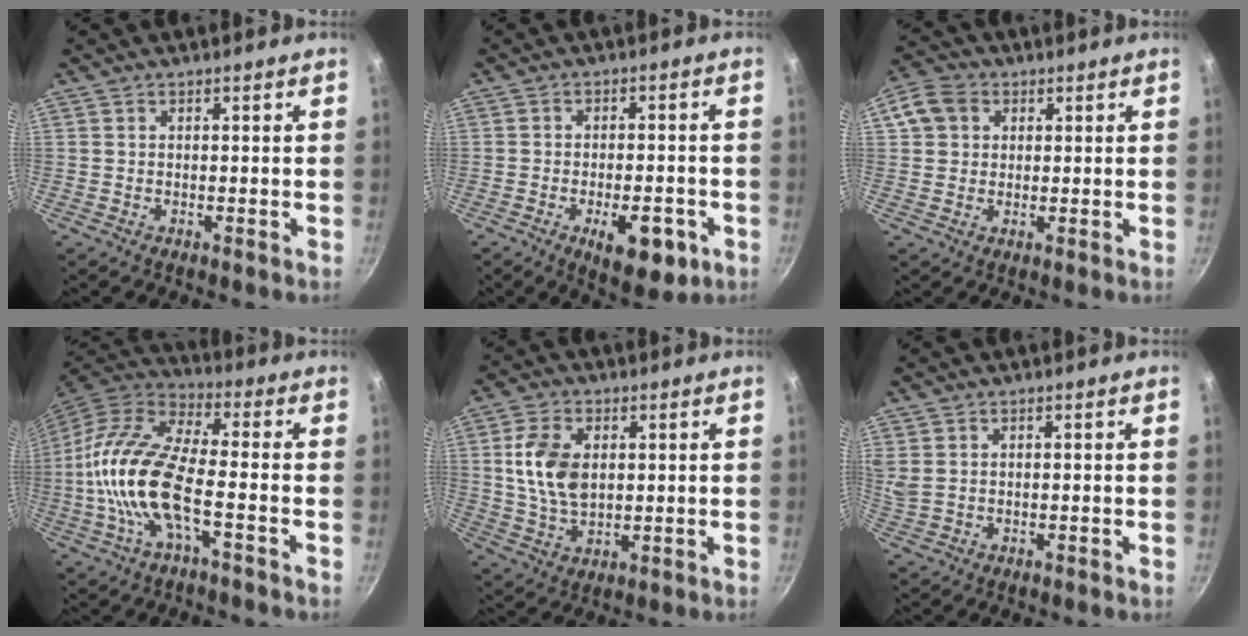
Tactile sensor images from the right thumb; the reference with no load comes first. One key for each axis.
{"total": 10.6, "fx": -4.2, "fy": 4.9, "fz": 8.4, "tx": -0.088, "ty": 0.011, "tz": -0.048}
{"total": 7.0, "fx": 1.9, "fy": 6.0, "fz": 3.1, "tx": -0.038, "ty": 0.011, "tz": 0.022}
{"total": 17.5, "fx": -4.0, "fy": 6.6, "fz": 15.7, "tx": -0.312, "ty": 0.035, "tz": -0.092}
{"total": 10.4, "fx": 1.9, "fy": 6.6, "fz": 7.8, "tx": -0.136, "ty": -0.009, "tz": 0.038}
{"total": 3.1, "fx": 1.4, "fy": 2.0, "fz": 1.9, "tx": -0.037, "ty": 0.000, "tz": 0.033}